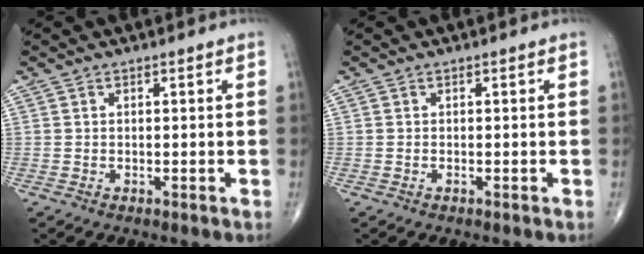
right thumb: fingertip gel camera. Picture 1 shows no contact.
{"total": 0.0}